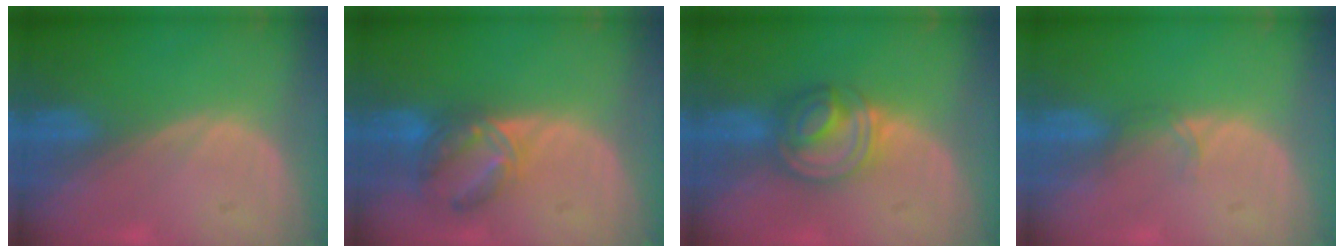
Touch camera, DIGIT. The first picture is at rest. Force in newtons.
{"total": 6.8, "press": 6.0, "slide": 3.2}
{"total": 7.0, "press": 6.3, "slide": 3.1}
{"total": 1.3, "press": 1.2, "slide": 0.2}